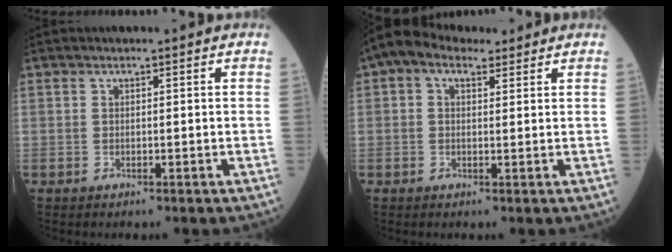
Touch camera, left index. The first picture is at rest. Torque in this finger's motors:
{"motor_torque": [1.07, -1.08, 0.40, 0.08]}